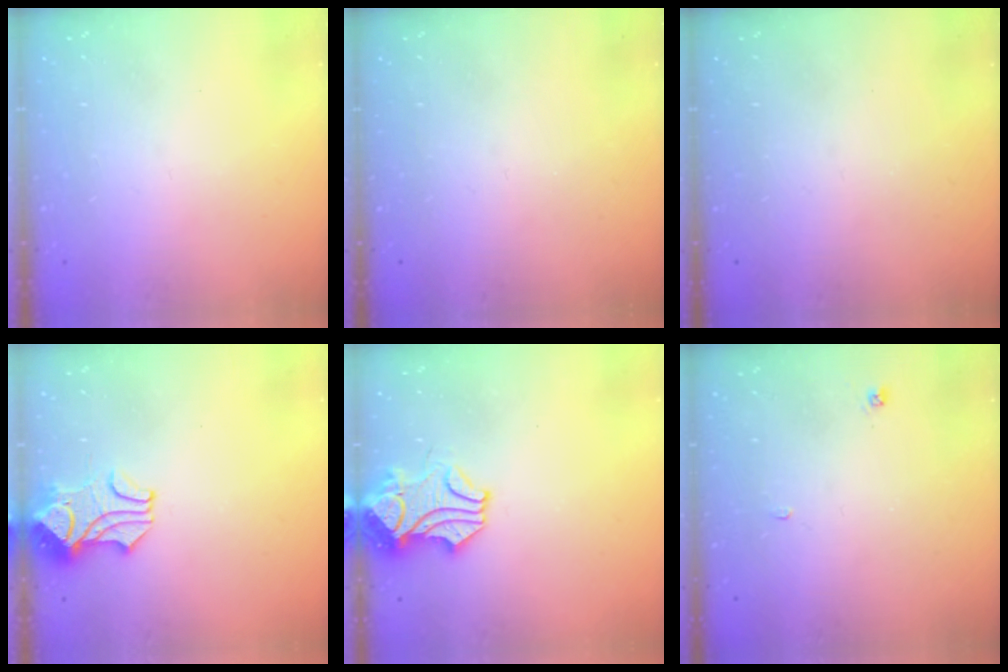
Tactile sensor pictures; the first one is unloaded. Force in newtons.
{"total": 0.0}
{"total": 0.0}
{"total": 2.0, "press": 1.7, "slide": 0.9}
{"total": 2.1, "press": 1.9, "slide": 0.9}
{"total": 4.6, "press": 4.5, "slide": 0.2}